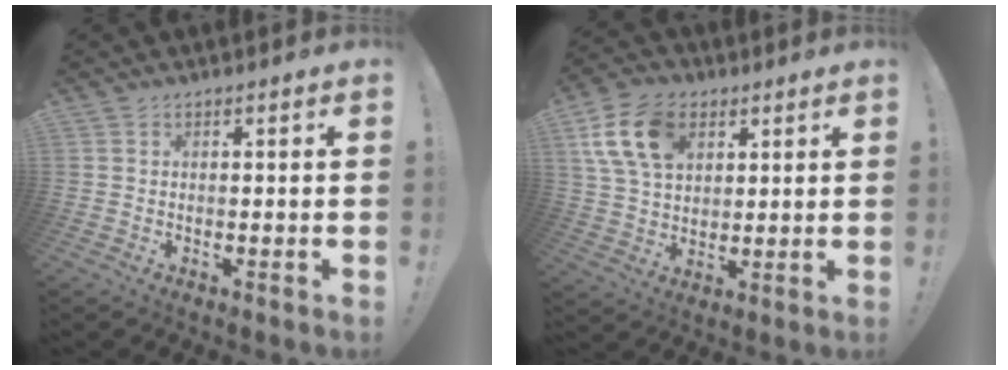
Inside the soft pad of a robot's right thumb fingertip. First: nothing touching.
{"total": 15.1, "force": [6.4, 10.2, 9.1], "torque": [-0.167, -0.014, 0.125]}